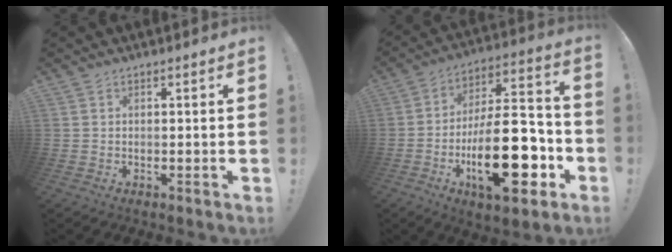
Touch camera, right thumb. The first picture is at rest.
{"total": 26.2, "force": [-8.0, 10.5, 22.6], "torque": [-0.385, 0.040, -0.122]}